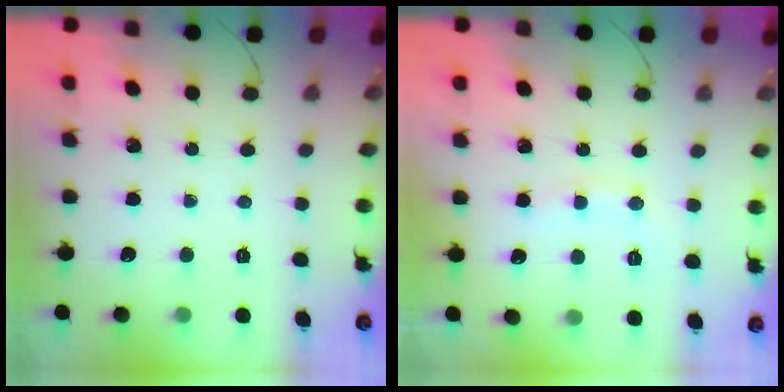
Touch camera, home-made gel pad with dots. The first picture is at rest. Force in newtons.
{"total": 6.7, "press": 6.6, "slide": 1.2}